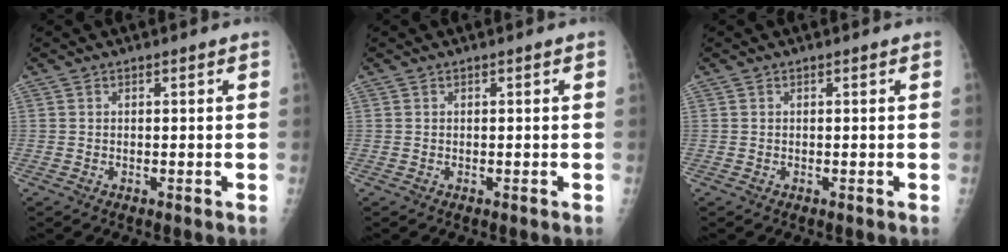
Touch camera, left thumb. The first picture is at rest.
{"total": 0.0}
{"total": 0.0}